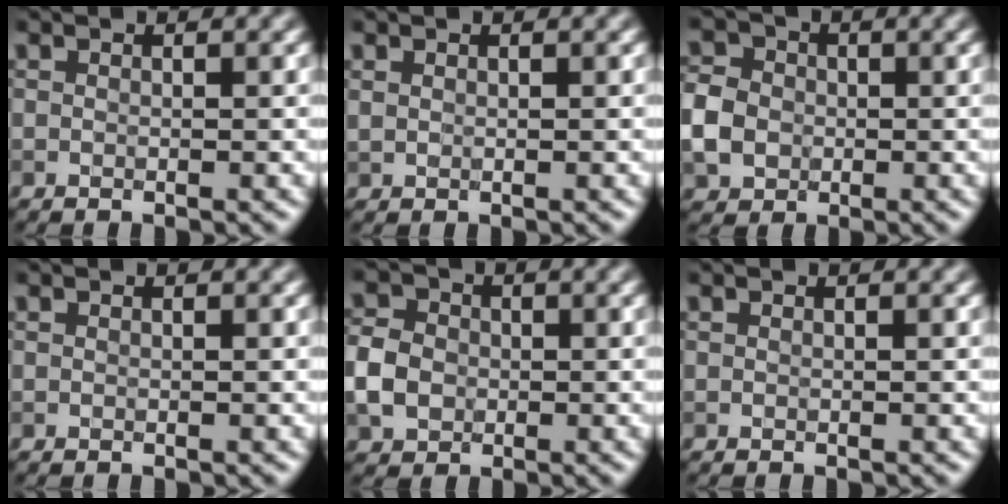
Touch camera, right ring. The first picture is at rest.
{"total": 0.0}
{"total": 4.2, "force": [-1.0, 3.6, 1.9], "torque": [-0.042, 0.002, -0.026]}
{"total": 0.0}
{"total": 3.8, "force": [-1.0, 3.2, 1.9], "torque": [-0.041, 0.002, -0.024]}
{"total": 0.0}